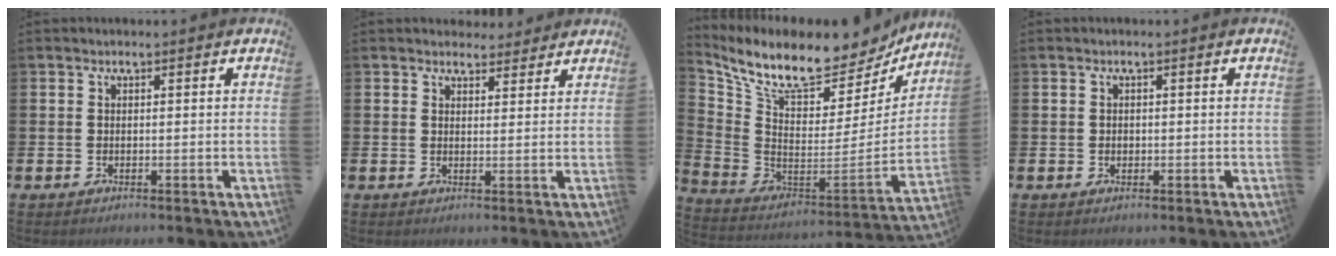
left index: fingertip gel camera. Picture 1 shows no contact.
{"total": 3.0, "force": [2.8, 1.0, -0.3], "torque": [0.008, -0.015, 0.051]}
{"total": 9.7, "force": [7.9, 3.6, 4.3], "torque": [-0.115, -0.068, 0.134]}
{"total": 0.7, "force": [0.1, 0.7, 0.3], "torque": [-0.005, 0.005, -0.001]}